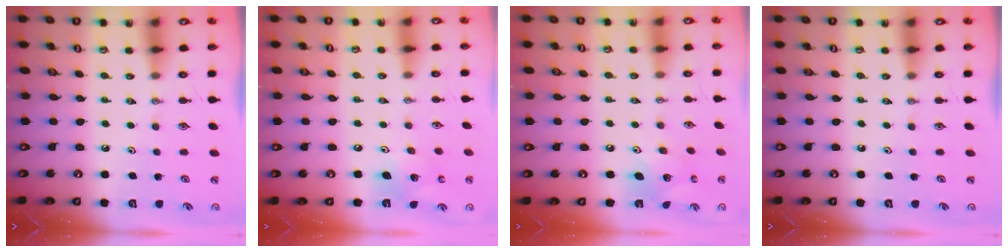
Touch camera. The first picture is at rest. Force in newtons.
{"total": 12.2, "press": 12.1, "slide": 2.0}
{"total": 10.1, "press": 10.1, "slide": 0.9}
{"total": 0.0}